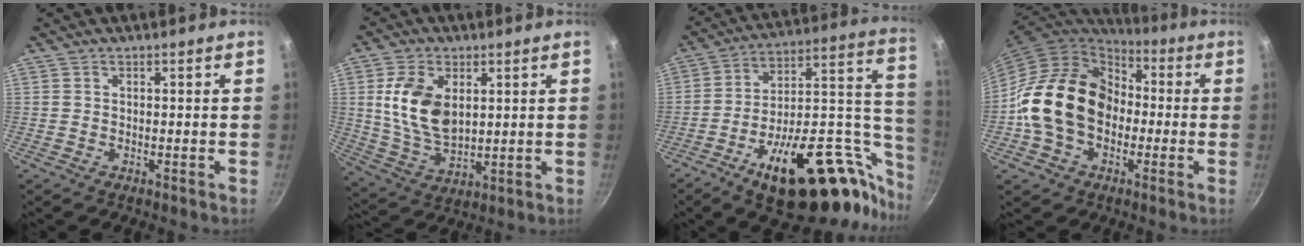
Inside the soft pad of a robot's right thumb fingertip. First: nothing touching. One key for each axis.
{"total": 12.7, "fx": 2.9, "fy": 8.0, "fz": 9.5, "tx": -0.167, "ty": -0.020, "tz": 0.065}
{"total": 33.7, "fx": -13.8, "fy": 15.3, "fz": 26.6, "tx": -0.315, "ty": 0.081, "tz": -0.201}
{"total": 19.1, "fx": -1.9, "fy": 14.7, "fz": 12.1, "tx": -0.188, "ty": 0.047, "tz": -0.041}